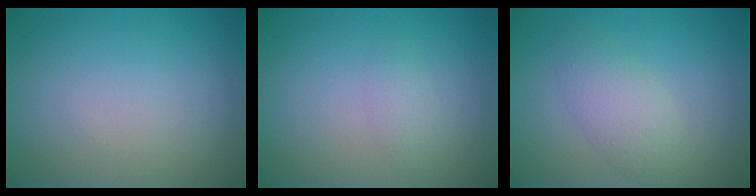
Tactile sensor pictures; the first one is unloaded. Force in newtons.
{"total": 1.1, "press": 1.1, "slide": 0.1}
{"total": 2.9, "press": 2.9, "slide": 0.1}